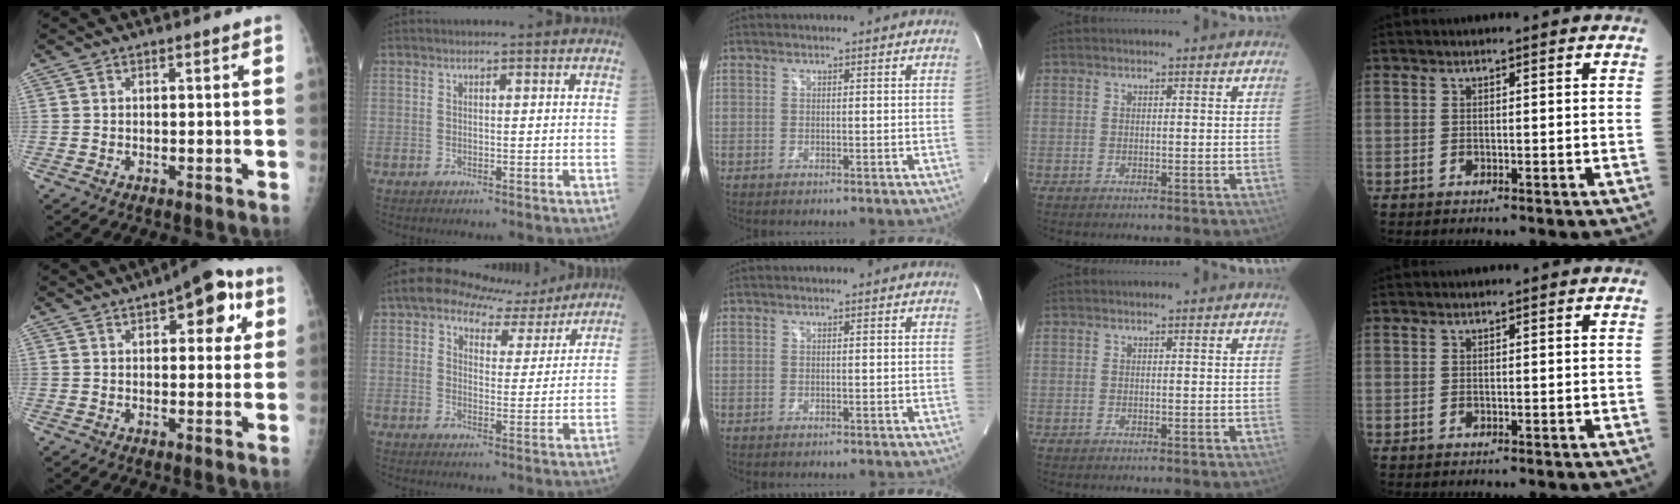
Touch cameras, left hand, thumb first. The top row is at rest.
{"thumb": {"total": 10.9, "force": [4.5, 5.0, 8.5], "torque": [-0.067, -0.001, 0.049]}, "index": {"total": 8.7, "force": [7.3, 3.5, 3.1], "torque": [-0.049, 0.015, 0.101]}}